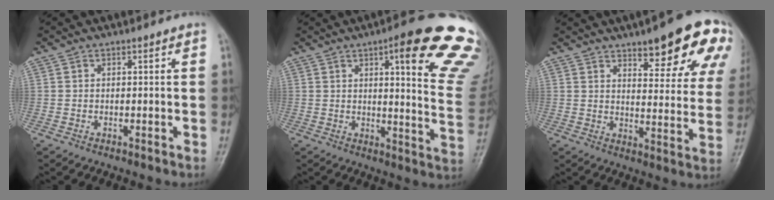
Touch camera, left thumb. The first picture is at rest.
{"total": 20.7, "force": [11.8, 4.2, 16.6], "torque": [-0.178, -0.050, 0.132]}
{"total": 18.0, "force": [10.1, 5.6, 13.8], "torque": [-0.139, -0.043, 0.131]}